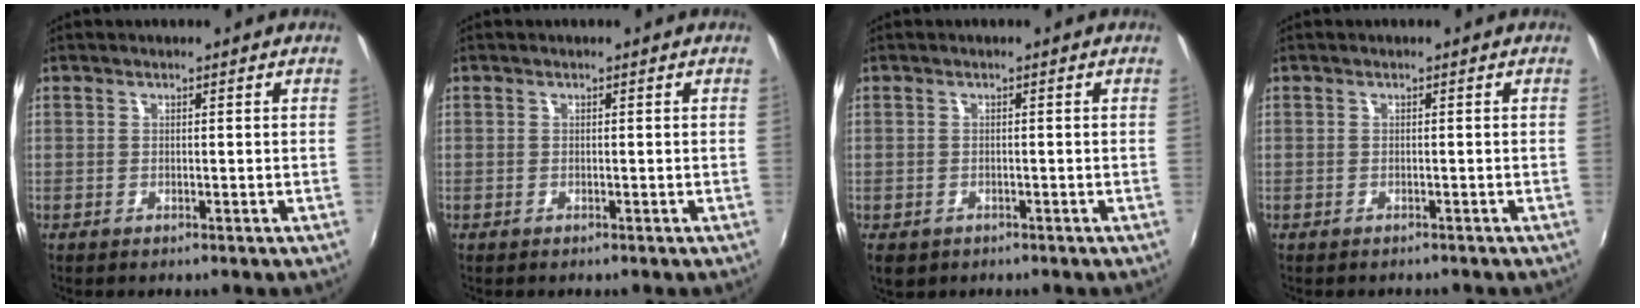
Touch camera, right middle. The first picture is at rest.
{"total": 0.0}
{"total": 3.2, "force": [-1.5, 2.3, 1.6], "torque": [-0.034, -0.012, -0.020]}
{"total": 0.9, "force": [-0.8, 0.3, 0.2], "torque": [-0.007, -0.004, -0.011]}